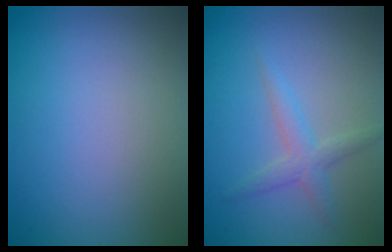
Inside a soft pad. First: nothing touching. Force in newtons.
{"total": 2.1, "press": 2.1, "slide": 0.1}